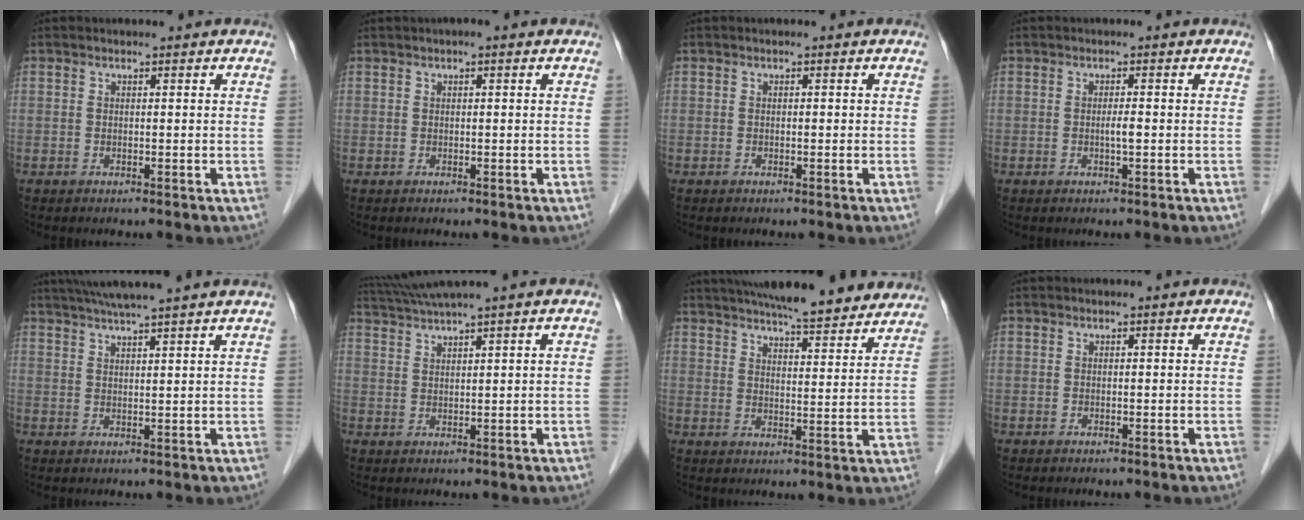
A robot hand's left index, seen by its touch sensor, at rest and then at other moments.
{"total": 0.9, "force": [0.4, 0.2, 0.8], "torque": [-0.015, 0.008, 0.001]}
{"total": 0.0}
{"total": 1.3, "force": [-0.3, 0.0, 1.3], "torque": [-0.025, -0.002, -0.005]}
{"total": 9.0, "force": [7.7, -1.4, 4.4], "torque": [-0.070, 0.023, 0.107]}
{"total": 4.7, "force": [3.9, -1.8, 2.0], "torque": [-0.047, 0.011, 0.081]}
{"total": 20.7, "force": [18.2, 3.1, 9.4], "torque": [-0.143, 0.020, 0.238]}
{"total": 0.0}